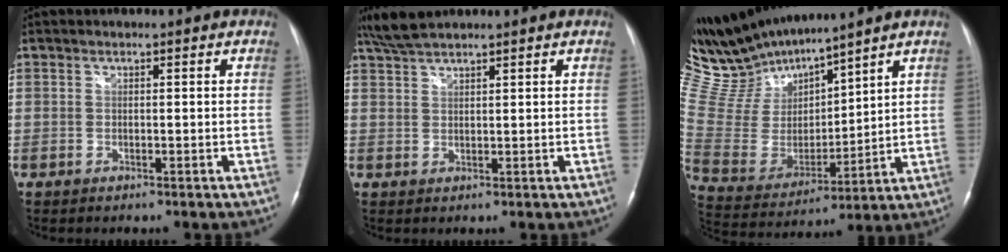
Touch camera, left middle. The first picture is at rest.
{"total": 4.4, "force": [3.9, 0.4, 1.9], "torque": [-0.048, 0.011, 0.081]}
{"total": 15.4, "force": [14.3, 2.4, 5.3], "torque": [-0.124, 0.000, 0.292]}